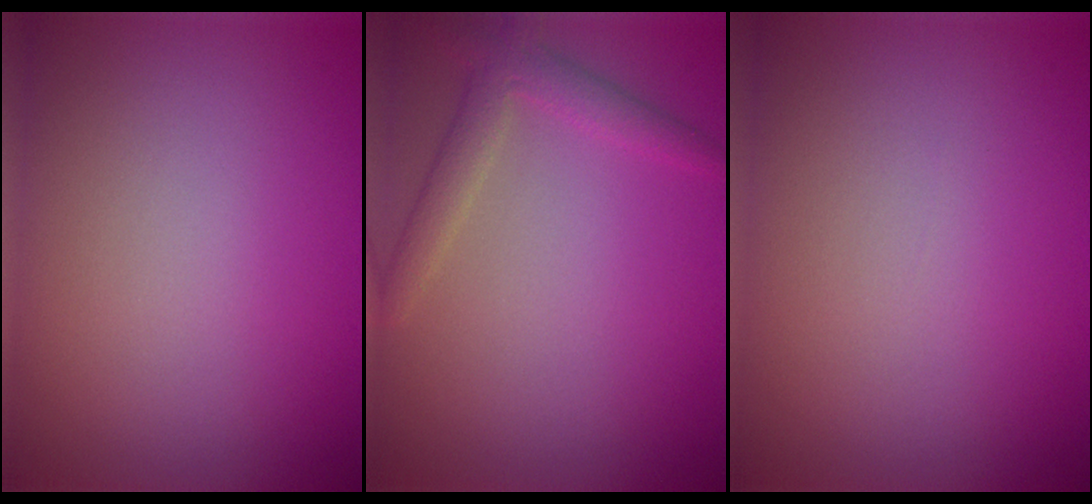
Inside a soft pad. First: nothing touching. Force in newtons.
{"total": 2.5, "press": 2.5, "slide": 0.2}
{"total": 0.0}